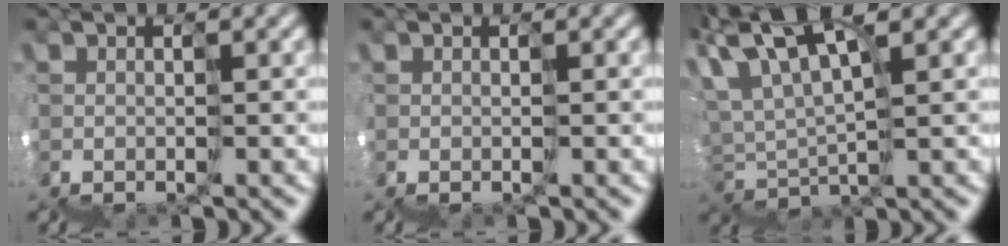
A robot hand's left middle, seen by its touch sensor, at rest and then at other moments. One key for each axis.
{"total": 0.0}
{"total": 3.4, "fx": 3.4, "fy": -0.2, "fz": -0.3, "tx": -0.026, "ty": 0.037, "tz": 0.046}